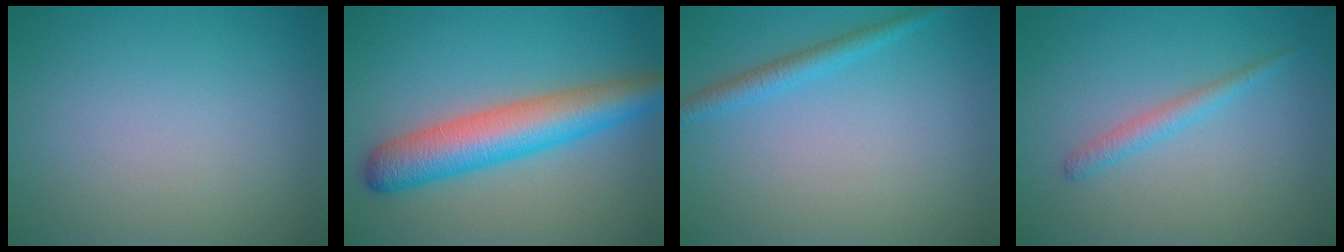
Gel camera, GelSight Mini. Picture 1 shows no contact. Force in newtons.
{"total": 7.1, "press": 7.1, "slide": 0.2}
{"total": 1.9, "press": 1.9, "slide": 0.1}
{"total": 1.5, "press": 1.5, "slide": 0.2}